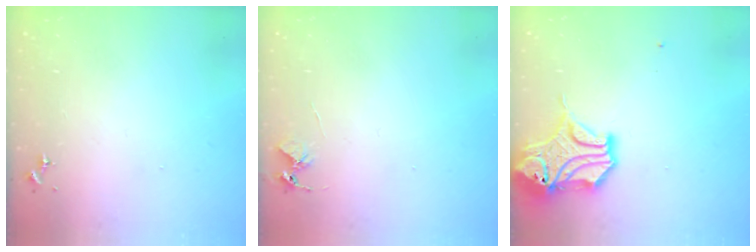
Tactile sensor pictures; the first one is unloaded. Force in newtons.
{"total": 4.9, "press": 4.9, "slide": 0.3}
{"total": 14.5, "press": 14.4, "slide": 2.2}